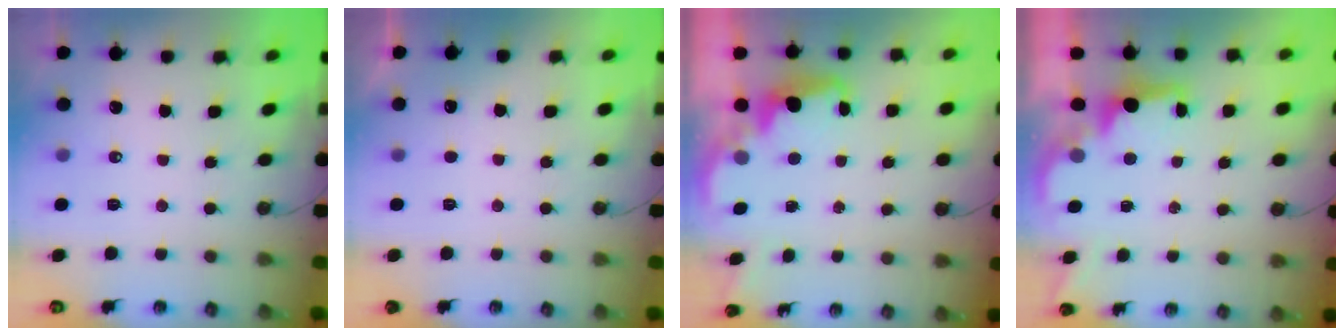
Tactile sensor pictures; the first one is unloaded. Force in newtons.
{"total": 3.1, "press": 2.9, "slide": 1.0}
{"total": 2.4, "press": 2.4, "slide": 0.5}
{"total": 2.0, "press": 1.9, "slide": 0.8}